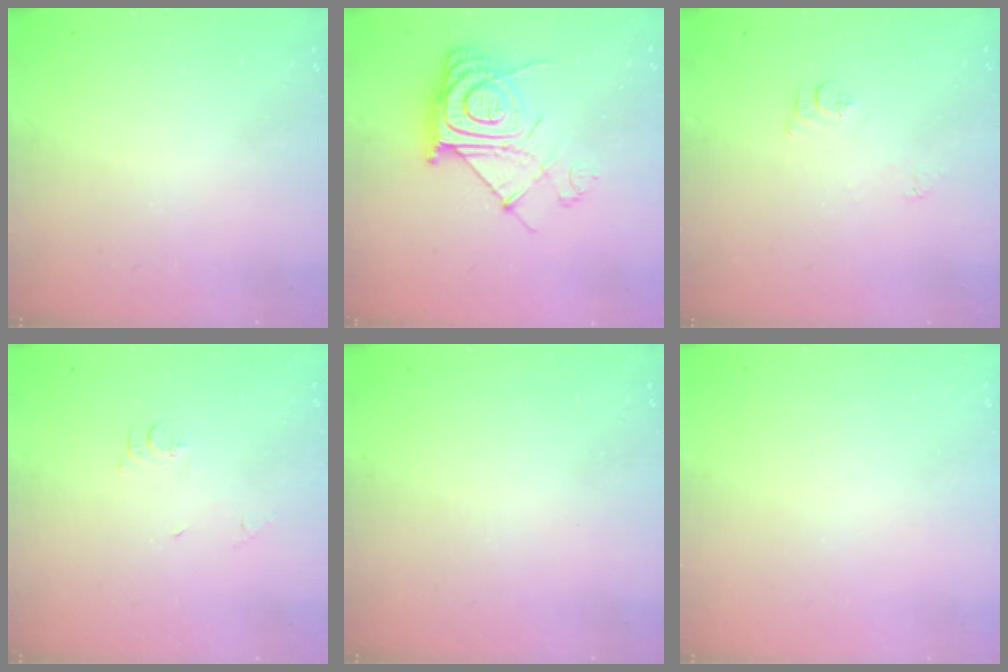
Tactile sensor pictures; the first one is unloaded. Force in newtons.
{"total": 13.0, "press": 13.0, "slide": 0.8}
{"total": 6.7, "press": 6.7, "slide": 0.8}
{"total": 5.7, "press": 5.7, "slide": 0.6}
{"total": 0.0}
{"total": 0.0}